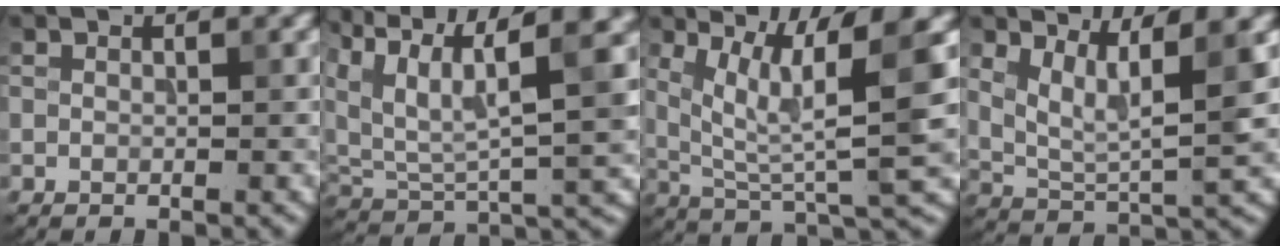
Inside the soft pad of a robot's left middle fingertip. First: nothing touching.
{"total": 11.4, "force": [5.9, 3.9, 8.9], "torque": [-0.187, 0.019, 0.109]}
{"total": 7.8, "force": [2.8, 1.2, 7.1], "torque": [-0.132, -0.005, 0.058]}
{"total": 4.7, "force": [2.2, 1.1, 4.0], "torque": [-0.090, -0.009, 0.049]}